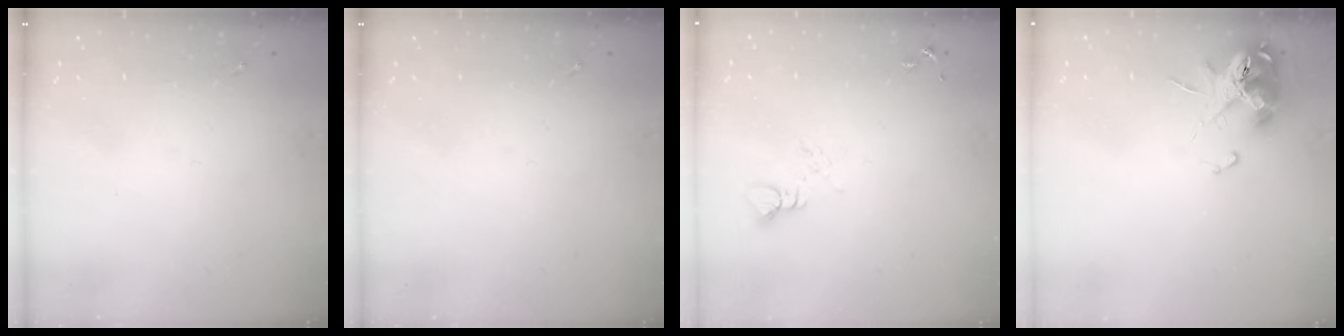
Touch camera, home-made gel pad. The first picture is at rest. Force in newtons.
{"total": 0.0}
{"total": 3.4, "press": 3.4, "slide": 0.2}
{"total": 11.8, "press": 11.7, "slide": 1.4}